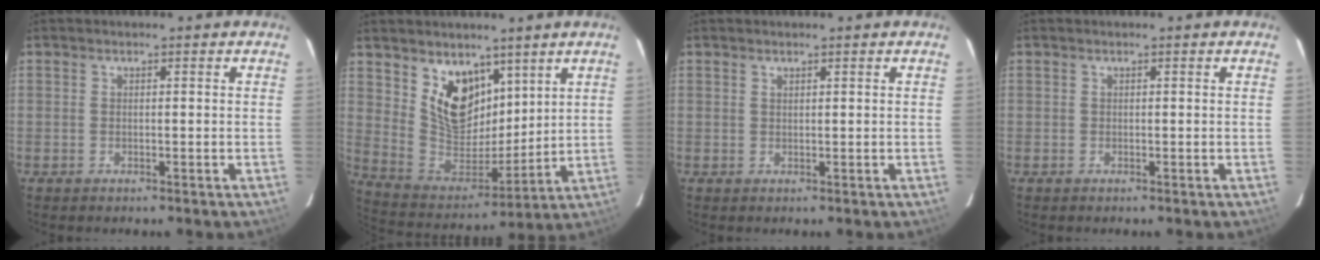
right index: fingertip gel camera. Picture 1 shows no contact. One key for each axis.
{"total": 13.9, "fx": 8.3, "fy": 8.3, "fz": 7.4, "tx": -0.139, "ty": -0.011, "tz": 0.171}
{"total": 0.5, "fx": 0.5, "fy": 0.2, "fz": 0.1, "tx": -0.001, "ty": 0.001, "tz": 0.009}
{"total": 0.0}